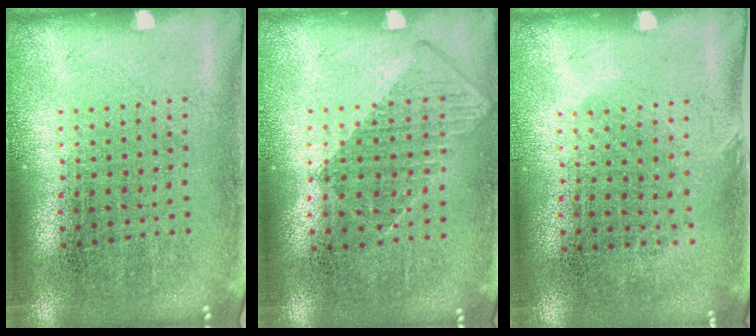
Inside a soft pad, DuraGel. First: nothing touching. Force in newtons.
{"total": 0.8, "press": 0.7, "slide": 0.4}
{"total": 0.9, "press": 0.6, "slide": 0.6}